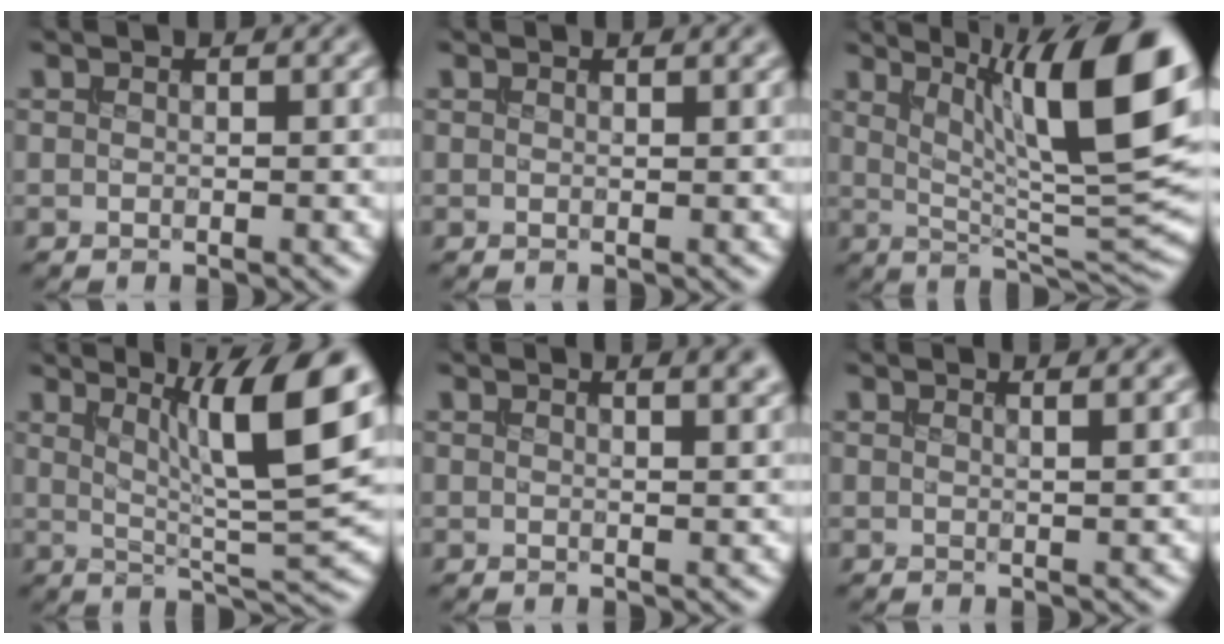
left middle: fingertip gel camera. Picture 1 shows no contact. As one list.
[{"total": 0.6, "force": [0.5, 0.2, 0.3], "torque": [-0.003, 0.000, 0.006]}, {"total": 13.2, "force": [4.9, 3.4, 11.8], "torque": [-0.155, 0.003, 0.080]}, {"total": 10.0, "force": [3.8, 1.9, 9.1], "torque": [-0.128, -0.002, 0.065]}, {"total": 3.3, "force": [2.2, 1.4, 2.1], "torque": [-0.003, 0.017, 0.009]}, {"total": 1.8, "force": [1.1, 0.7, 1.3], "torque": [-0.006, 0.008, -0.005]}]